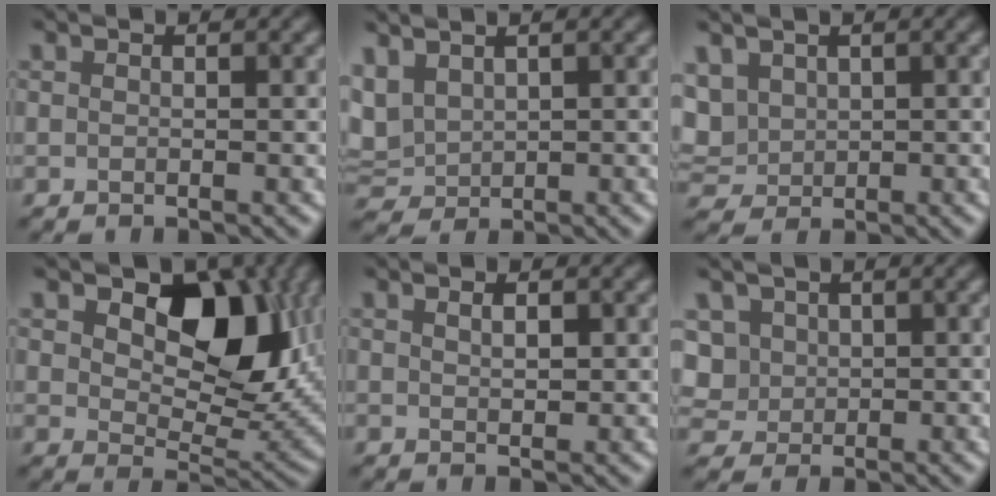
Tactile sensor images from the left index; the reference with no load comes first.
{"total": 3.3, "force": [1.5, 2.2, 1.9], "torque": [-0.050, 0.007, 0.034]}
{"total": 3.0, "force": [1.0, 2.4, 1.5], "torque": [-0.048, 0.001, 0.023]}
{"total": 9.6, "force": [3.1, 6.0, 6.9], "torque": [-0.105, -0.008, 0.048]}
{"total": 1.1, "force": [0.2, 0.5, 1.0], "torque": [-0.017, 0.000, 0.007]}
{"total": 4.4, "force": [0.7, 3.8, 2.2], "torque": [-0.060, 0.021, 0.013]}